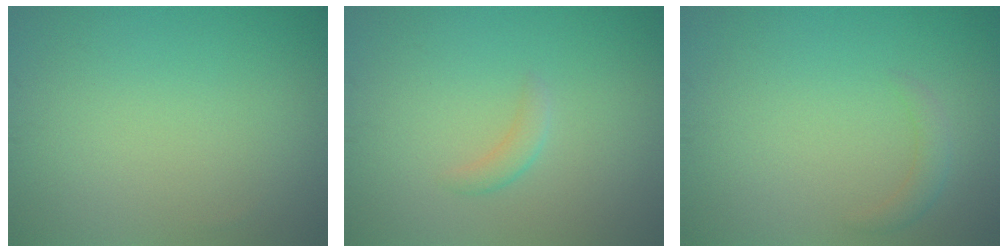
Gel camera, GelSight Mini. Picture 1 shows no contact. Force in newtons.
{"total": 1.2, "press": 1.2, "slide": 0.1}
{"total": 1.3, "press": 1.3, "slide": 0.1}